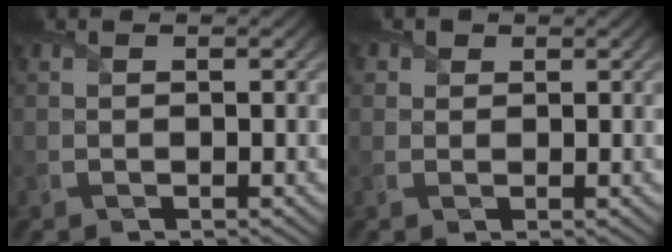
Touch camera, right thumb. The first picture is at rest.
{"total": 1.6, "force": [0.9, 1.2, 0.4], "torque": [-0.007, -0.004, 0.011]}